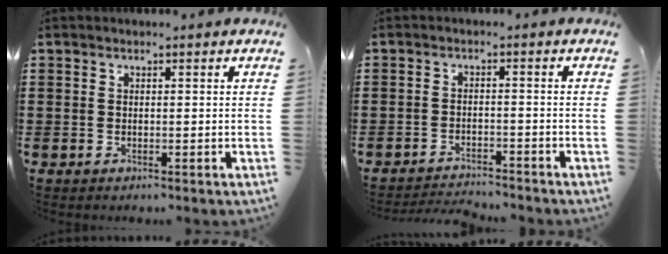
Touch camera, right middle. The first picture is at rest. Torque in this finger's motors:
{"motor_torque": [0.01, 0.00, -0.05, 0.01]}